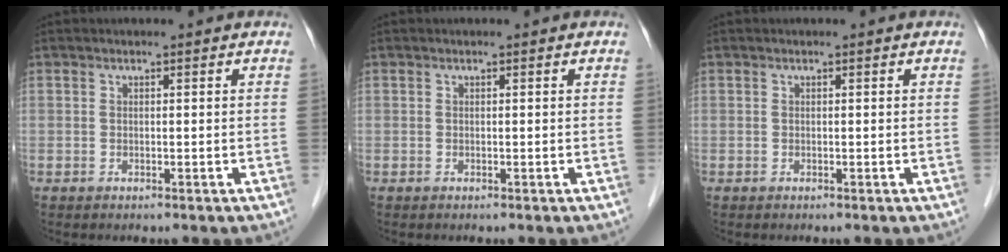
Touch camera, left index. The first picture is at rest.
{"total": 0.0}
{"total": 0.0}